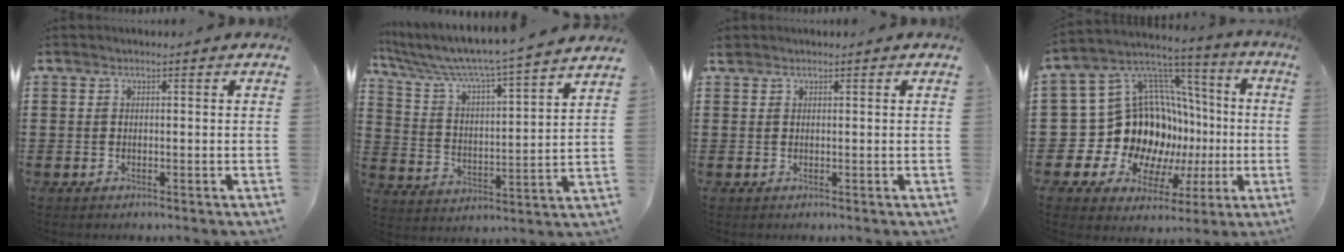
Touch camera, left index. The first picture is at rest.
{"total": 6.2, "force": [5.6, -0.5, 2.6], "torque": [-0.077, -0.049, 0.086]}
{"total": 0.7, "force": [0.6, 0.3, 0.1], "torque": [-0.005, 0.002, 0.013]}
{"total": 16.6, "force": [-1.2, 14.9, 7.2], "torque": [-0.170, -0.033, 0.021]}